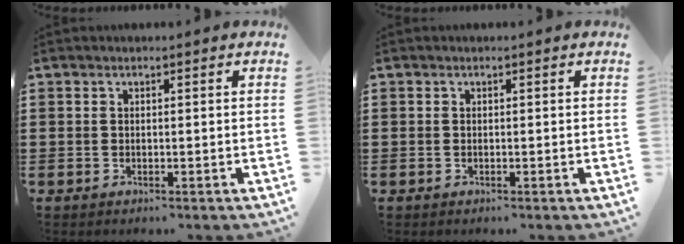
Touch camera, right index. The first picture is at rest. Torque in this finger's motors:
{"motor_torque": [-0.91, 1.22, -0.01, 0.00]}